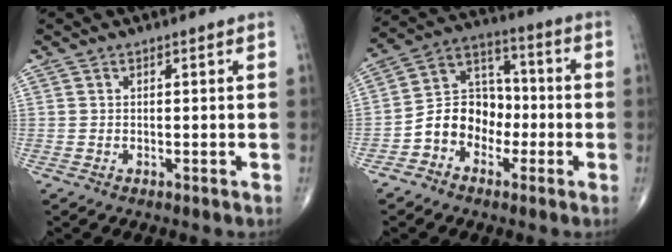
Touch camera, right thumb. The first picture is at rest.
{"total": 10.7, "force": [-3.4, 8.5, 5.5], "torque": [-0.060, 0.050, -0.072]}